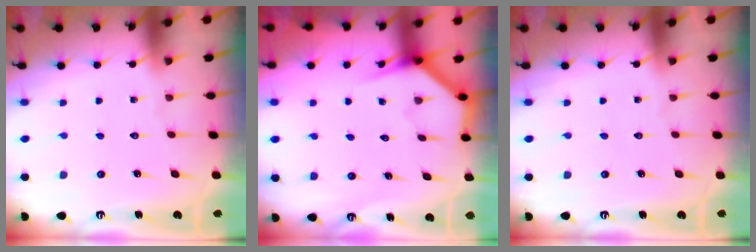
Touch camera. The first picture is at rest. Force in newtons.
{"total": 3.8, "press": 3.8, "slide": 0.2}
{"total": 0.0}